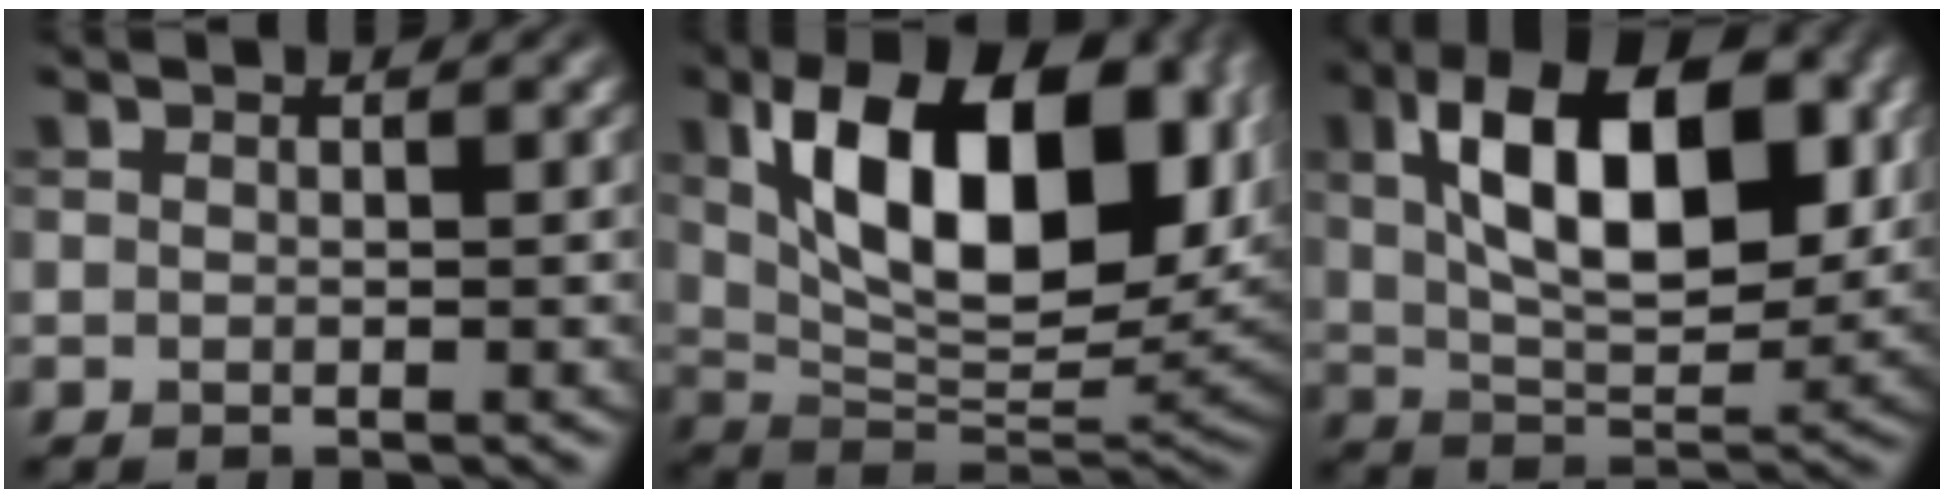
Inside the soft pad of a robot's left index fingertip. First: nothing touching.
{"total": 14.3, "force": [4.1, 7.2, 11.7], "torque": [-0.174, 0.000, 0.071]}
{"total": 11.6, "force": [3.2, 5.8, 9.6], "torque": [-0.147, 0.007, 0.052]}